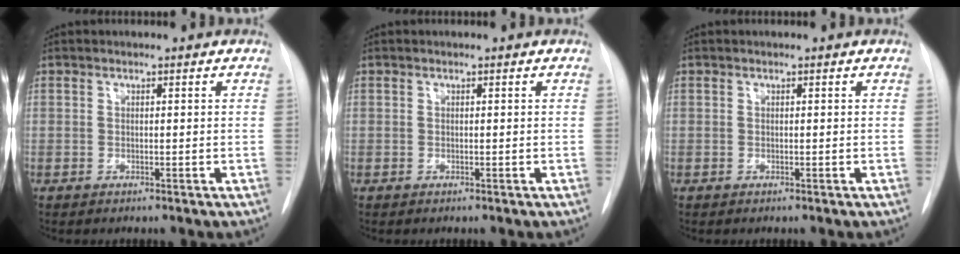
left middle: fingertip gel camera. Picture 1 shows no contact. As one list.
[{"total": 0.0}, {"total": 0.0}]